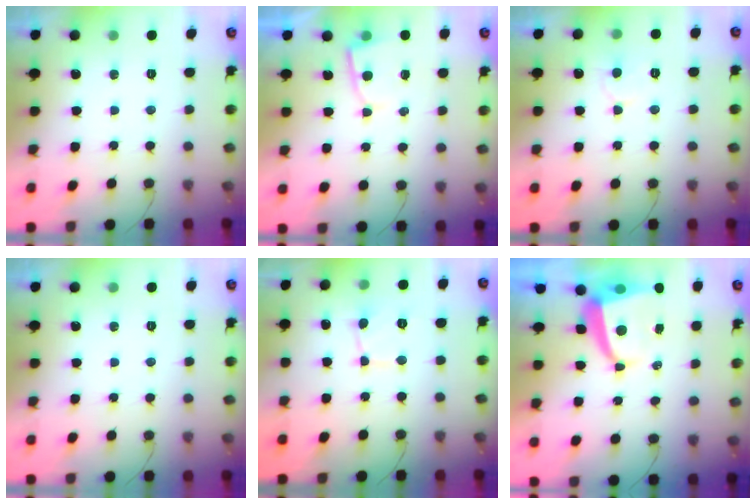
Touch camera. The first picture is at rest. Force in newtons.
{"total": 4.6, "press": 4.6, "slide": 0.4}
{"total": 5.4, "press": 5.4, "slide": 0.3}
{"total": 0.0}
{"total": 1.8, "press": 1.7, "slide": 0.2}
{"total": 6.0, "press": 5.9, "slide": 0.7}